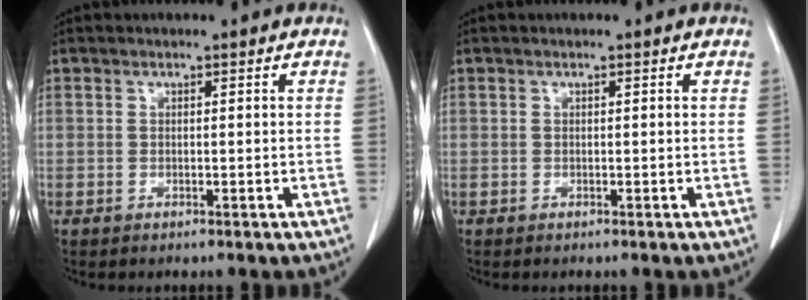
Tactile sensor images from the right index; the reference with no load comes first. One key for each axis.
{"total": 0.0}